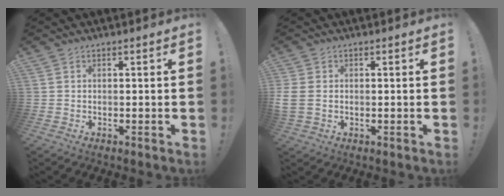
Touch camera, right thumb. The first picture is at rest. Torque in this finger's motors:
{"motor_torque": [2.60, 2.41, 2.37, -0.40, 0.47]}